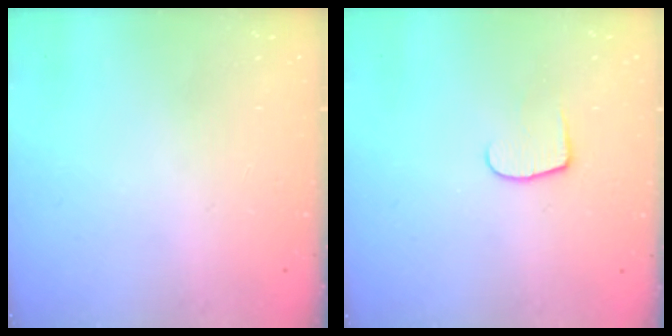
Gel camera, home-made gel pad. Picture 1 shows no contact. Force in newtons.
{"total": 6.1, "press": 6.0, "slide": 0.6}